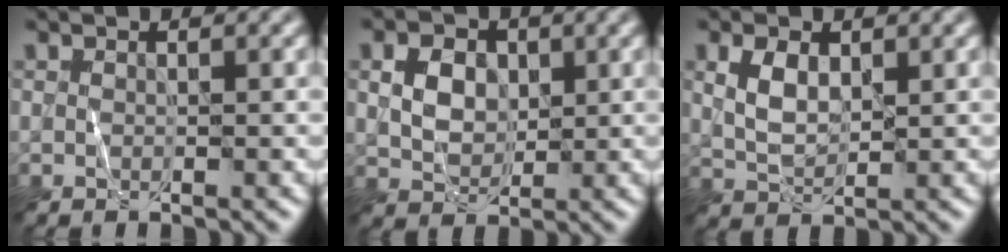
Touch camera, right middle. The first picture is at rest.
{"total": 3.4, "force": [0.8, 2.6, 2.1], "torque": [-0.039, 0.001, 0.012]}
{"total": 3.1, "force": [1.1, 1.8, 2.3], "torque": [-0.051, 0.001, 0.025]}